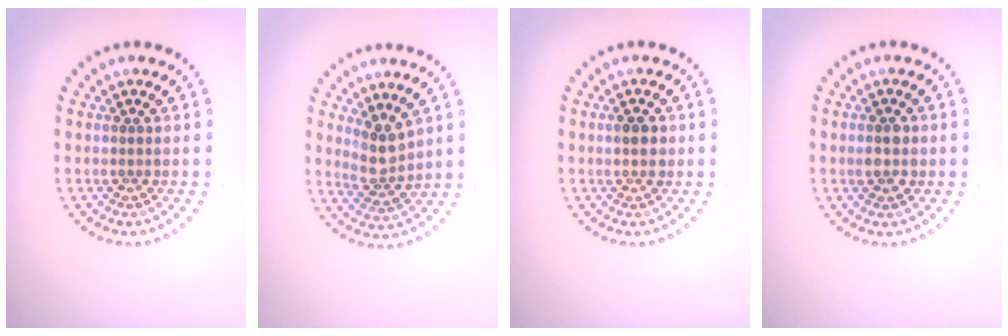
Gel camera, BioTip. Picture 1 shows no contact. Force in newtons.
{"total": 2.7, "press": 2.3, "slide": 1.5}
{"total": 1.5, "press": 1.5, "slide": 0.2}
{"total": 2.3, "press": 2.3, "slide": 0.1}